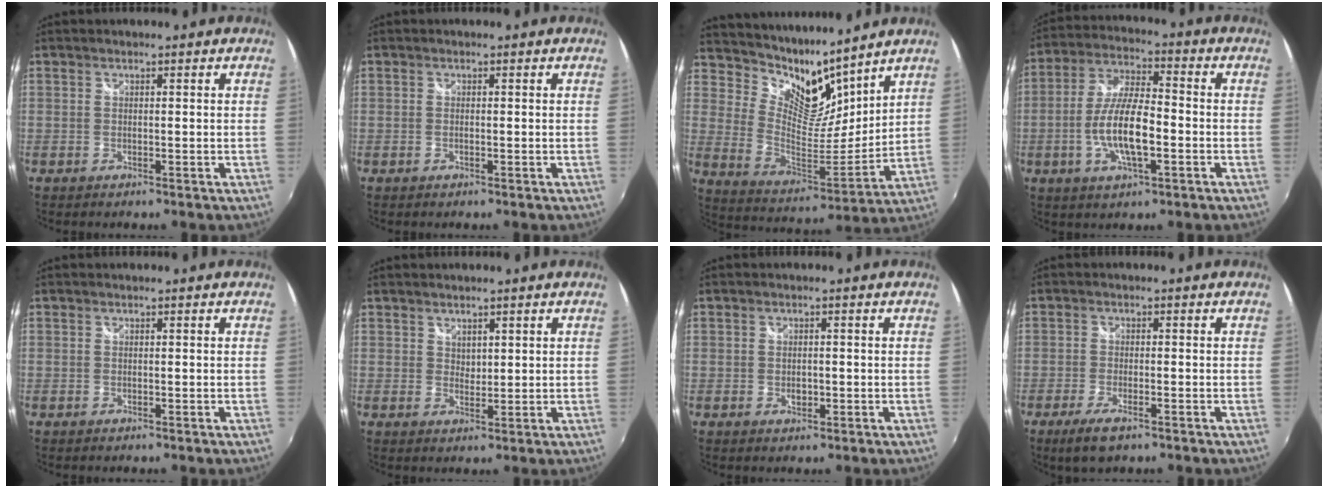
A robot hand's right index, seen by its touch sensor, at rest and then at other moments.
{"total": 0.0}
{"total": 13.3, "force": [11.4, 4.7, 5.1], "torque": [-0.101, -0.028, 0.211]}
{"total": 11.5, "force": [-3.1, 3.6, 10.5], "torque": [-0.214, 0.000, -0.056]}
{"total": 0.0}
{"total": 2.0, "force": [1.5, 1.3, 0.6], "torque": [-0.004, 0.001, 0.026]}
{"total": 1.9, "force": [-0.4, 1.5, 1.1], "torque": [-0.016, -0.001, -0.006]}
{"total": 5.2, "force": [-3.4, 1.6, 3.7], "torque": [-0.090, -0.014, -0.064]}